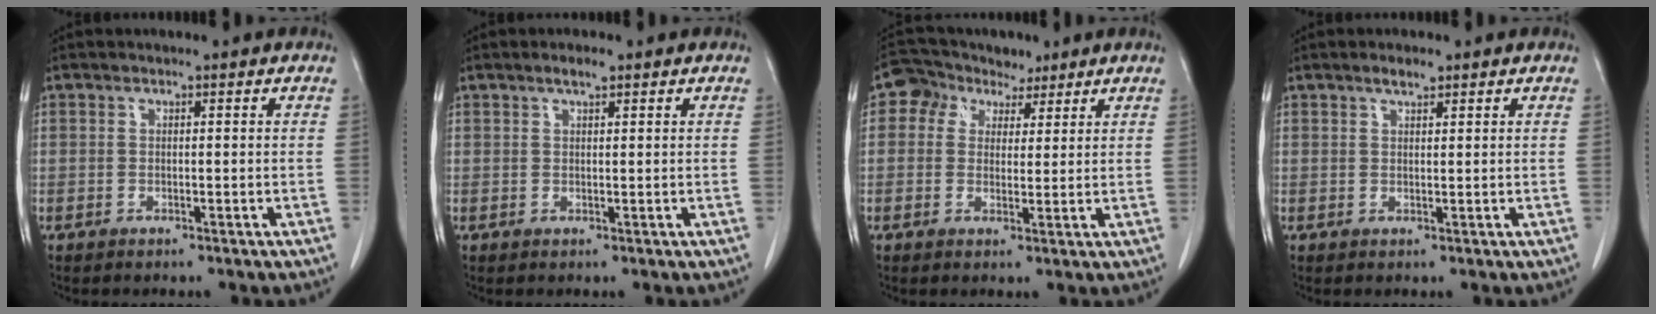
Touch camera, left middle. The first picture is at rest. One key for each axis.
{"total": 1.5, "fx": 1.1, "fy": 0.3, "fz": 1.1, "tx": -0.023, "ty": 0.002, "tz": 0.019}
{"total": 5.7, "fx": 3.3, "fy": 4.5, "fz": 1.3, "tx": -0.023, "ty": 0.033, "tz": 0.057}
{"total": 1.6, "fx": 1.2, "fy": 0.4, "fz": 1.0, "tx": -0.021, "ty": 0.001, "tz": 0.023}